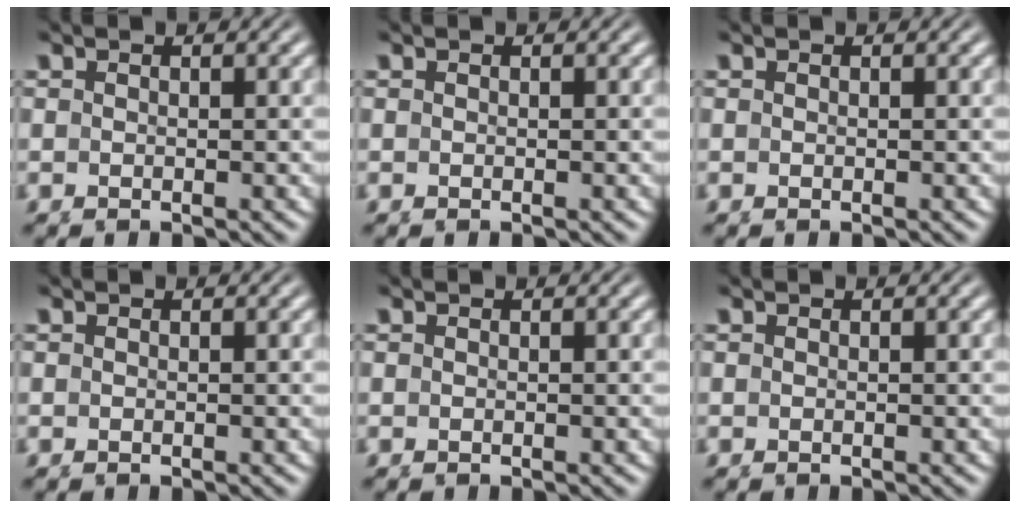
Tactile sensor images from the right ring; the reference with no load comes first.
{"total": 0.0}
{"total": 0.0}
{"total": 0.0}
{"total": 0.0}
{"total": 0.0}